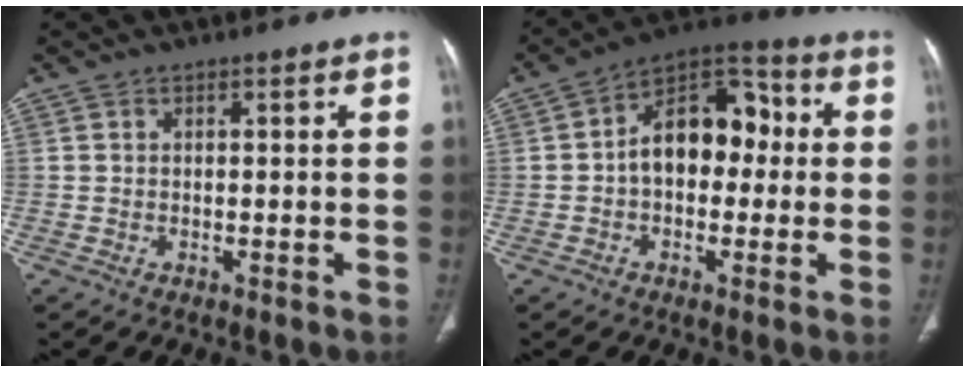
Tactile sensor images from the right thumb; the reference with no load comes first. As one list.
[{"total": 13.4, "force": [0.2, 8.9, 10.0], "torque": [-0.116, 0.043, -0.010]}]